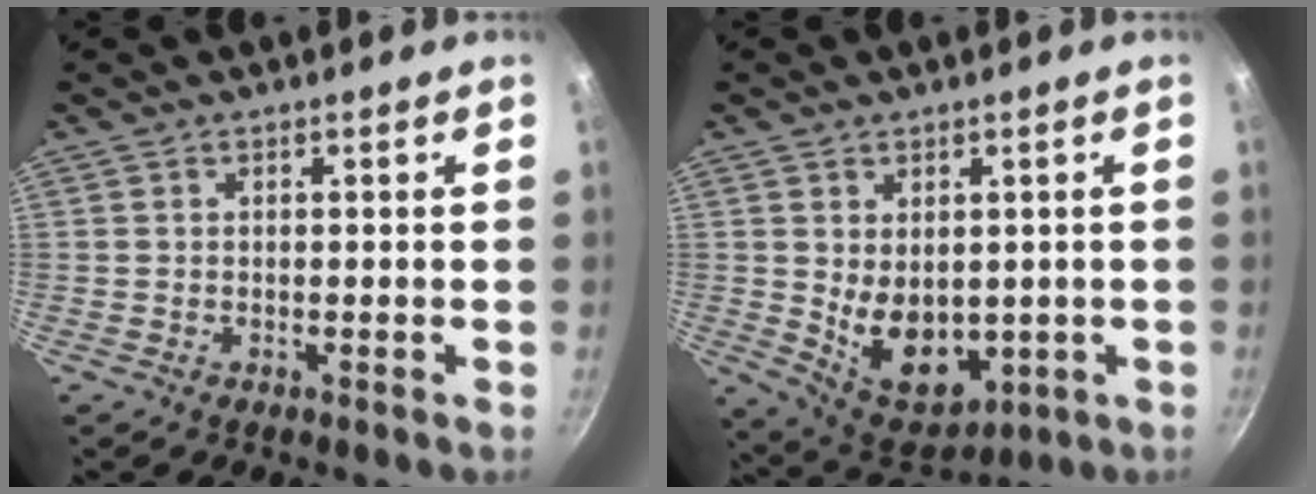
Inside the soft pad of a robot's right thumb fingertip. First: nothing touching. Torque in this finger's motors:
{"motor_torque": [-0.12, 1.05, 0.47, 0.67, 0.12]}